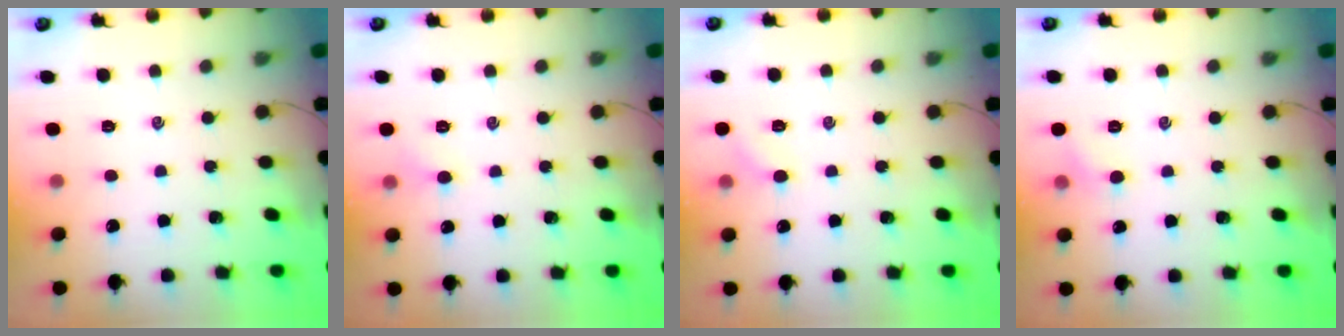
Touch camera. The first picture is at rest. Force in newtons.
{"total": 3.8, "press": 3.6, "slide": 1.2}
{"total": 4.0, "press": 3.8, "slide": 1.3}
{"total": 4.0, "press": 3.8, "slide": 1.2}